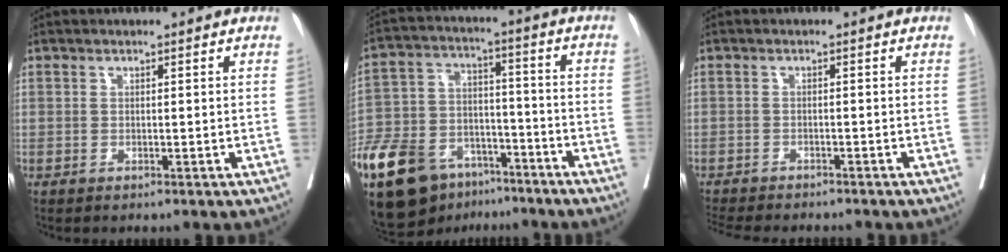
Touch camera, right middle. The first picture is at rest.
{"total": 23.5, "force": [-15.6, 12.7, 12.2], "torque": [-0.314, -0.004, -0.270]}
{"total": 10.9, "force": [-9.8, 2.0, 4.3], "torque": [-0.068, -0.014, -0.133]}